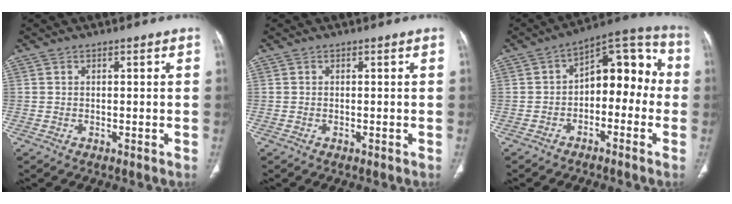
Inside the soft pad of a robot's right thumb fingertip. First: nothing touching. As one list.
[{"total": 0.0}, {"total": 12.7, "force": [-1.3, 7.9, 9.9], "torque": [-0.090, 0.055, -0.034]}]